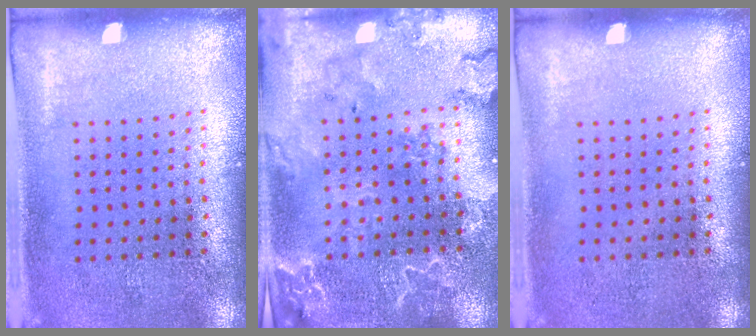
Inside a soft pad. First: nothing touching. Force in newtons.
{"total": 2.7, "press": 2.5, "slide": 1.0}
{"total": 0.0}